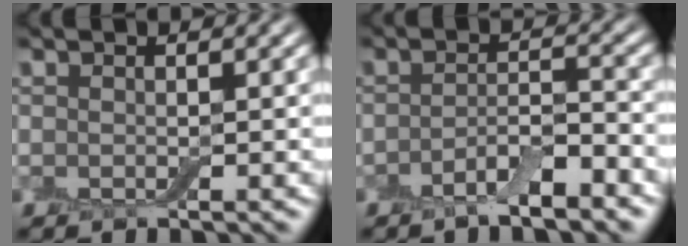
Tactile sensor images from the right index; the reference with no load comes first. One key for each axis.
{"total": 3.3, "fx": -2.2, "fy": 0.8, "fz": 2.4, "tx": -0.042, "ty": 0.007, "tz": -0.044}